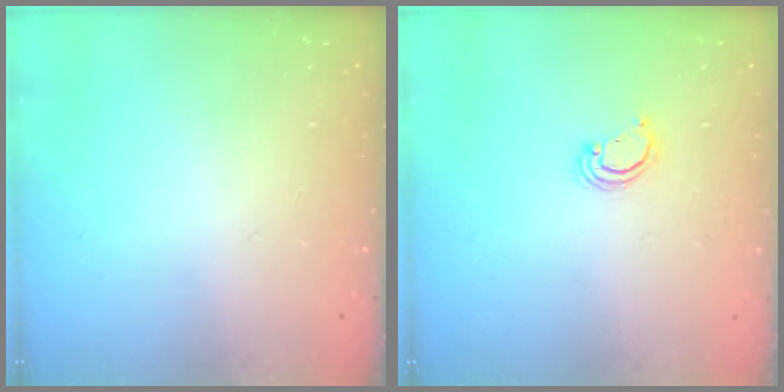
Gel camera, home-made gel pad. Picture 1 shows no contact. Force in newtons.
{"total": 2.1, "press": 2.1, "slide": 0.1}